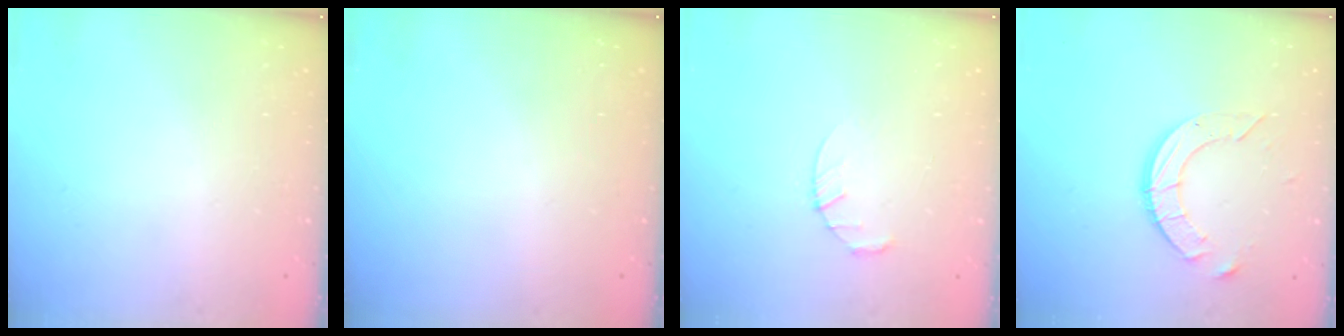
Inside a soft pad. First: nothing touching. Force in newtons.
{"total": 0.0}
{"total": 3.5, "press": 3.4, "slide": 0.5}
{"total": 9.8, "press": 9.8, "slide": 0.9}